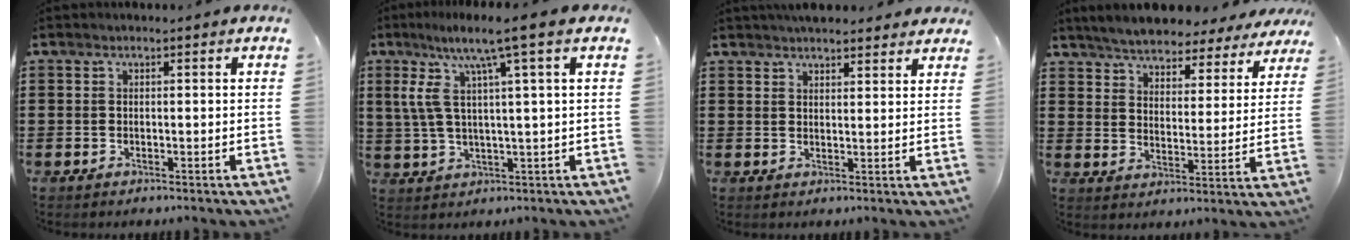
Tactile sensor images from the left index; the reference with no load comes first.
{"total": 9.5, "force": [4.4, 0.3, 8.4], "torque": [-0.189, -0.009, 0.066]}
{"total": 3.8, "force": [3.6, 0.7, 1.0], "torque": [-0.027, -0.004, 0.068]}
{"total": 5.4, "force": [5.3, 0.3, 0.7], "torque": [-0.043, -0.035, 0.092]}